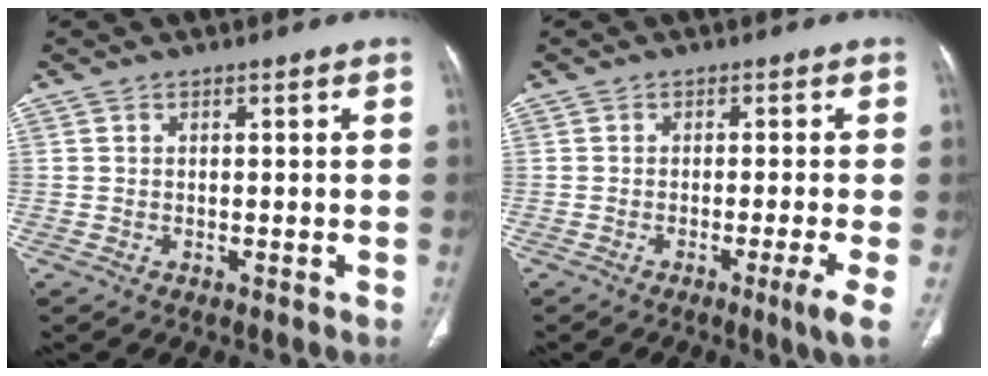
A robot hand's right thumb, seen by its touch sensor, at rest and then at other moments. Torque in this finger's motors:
{"motor_torque": [0.47, -0.36, 0.33, -0.26, 0.11]}